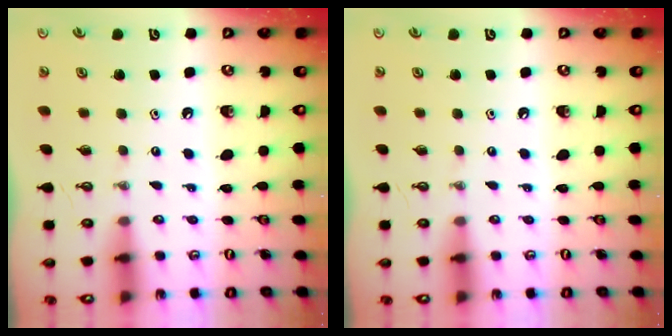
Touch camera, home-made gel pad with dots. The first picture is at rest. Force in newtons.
{"total": 0.0}